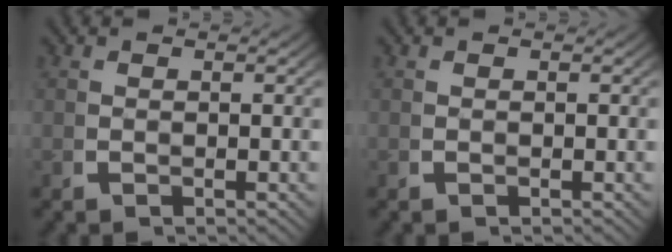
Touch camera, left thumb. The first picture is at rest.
{"total": 0.0}